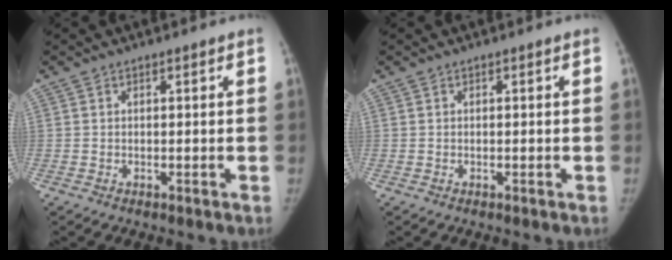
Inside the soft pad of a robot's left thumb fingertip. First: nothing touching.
{"total": 0.0}